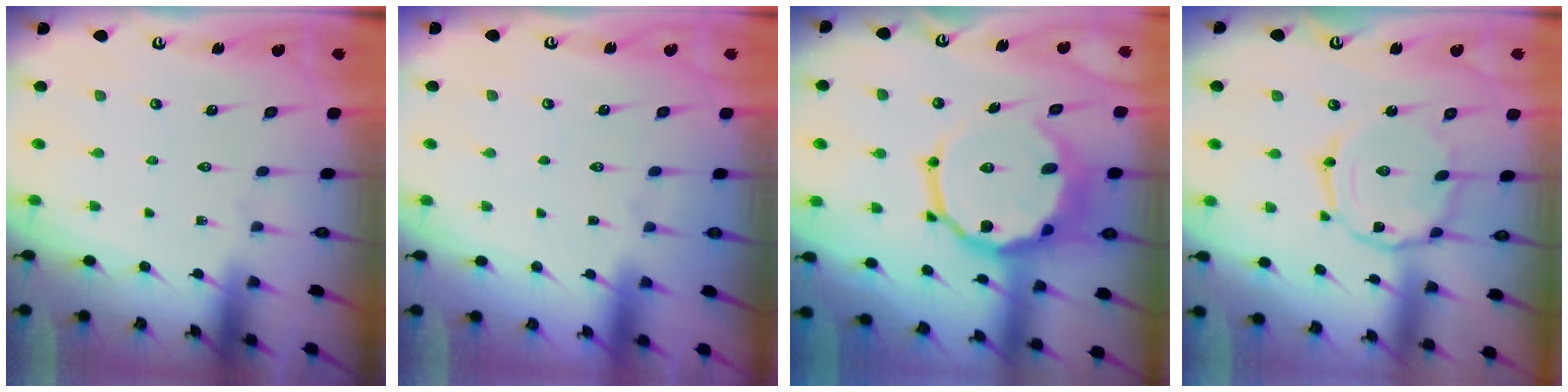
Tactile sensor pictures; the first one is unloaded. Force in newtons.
{"total": 1.5, "press": 1.5, "slide": 0.1}
{"total": 15.3, "press": 15.0, "slide": 3.2}
{"total": 9.1, "press": 9.0, "slide": 0.5}